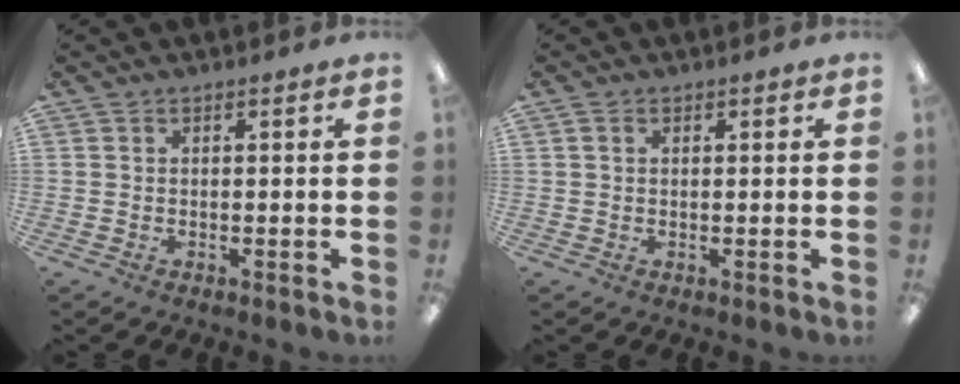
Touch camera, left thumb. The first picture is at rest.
{"total": 1.1, "force": [0.4, 0.7, 0.8], "torque": [-0.017, 0.005, 0.006]}